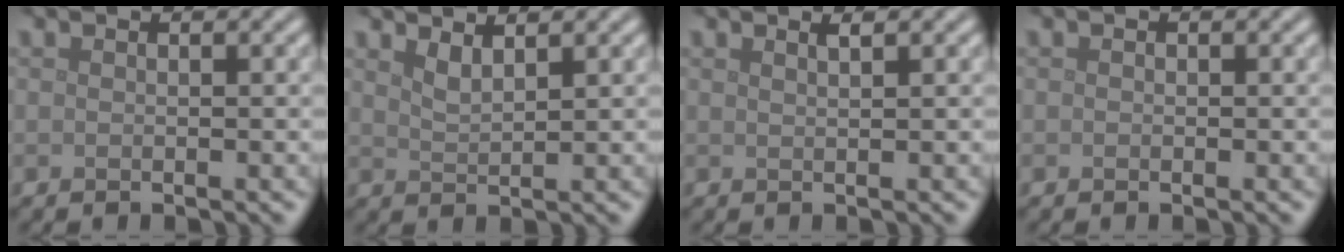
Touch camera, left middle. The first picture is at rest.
{"total": 1.5, "force": [1.2, 0.4, 0.9], "torque": [-0.020, -0.006, 0.024]}
{"total": 0.9, "force": [0.5, 0.3, 0.7], "torque": [-0.004, 0.000, 0.006]}
{"total": 0.0}